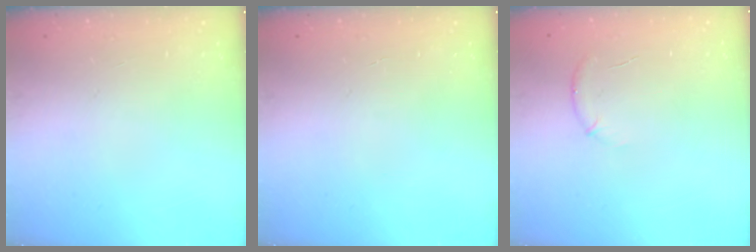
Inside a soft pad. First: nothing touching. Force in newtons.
{"total": 0.0}
{"total": 5.8, "press": 5.4, "slide": 2.2}